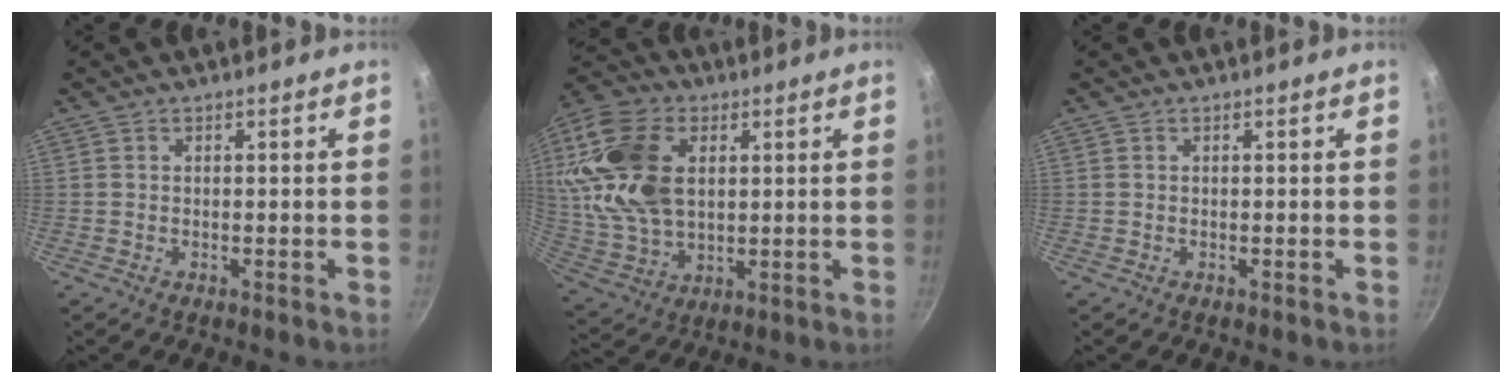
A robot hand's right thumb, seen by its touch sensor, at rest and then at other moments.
{"total": 19.2, "force": [4.2, 12.6, 13.9], "torque": [-0.261, -0.004, 0.084]}
{"total": 0.0}